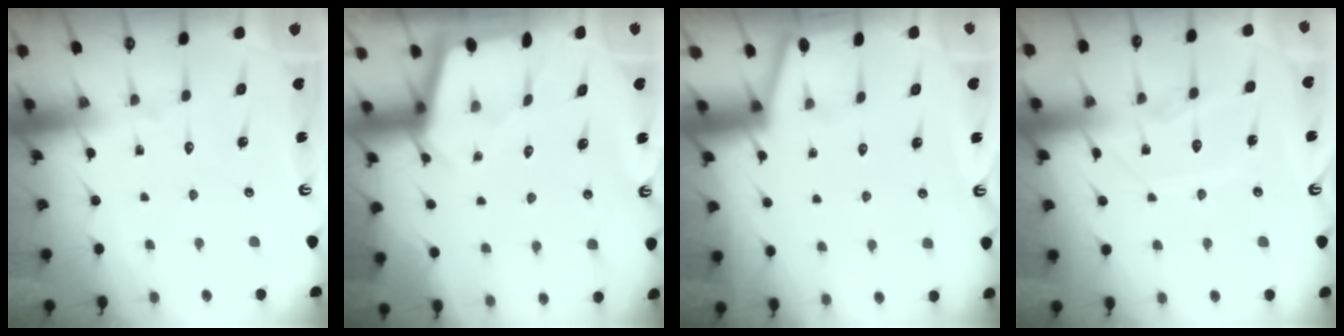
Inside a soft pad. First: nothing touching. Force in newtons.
{"total": 2.2, "press": 2.2, "slide": 0.3}
{"total": 0.0}
{"total": 9.0, "press": 9.0, "slide": 0.8}